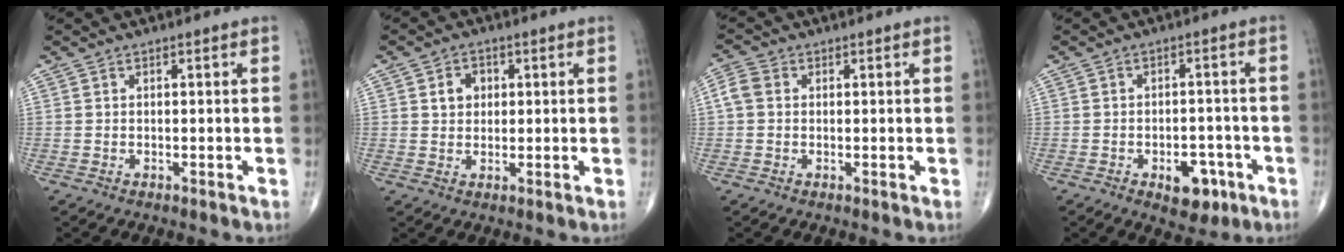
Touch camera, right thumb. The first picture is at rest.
{"total": 3.9, "force": [1.0, 3.1, 2.0], "torque": [-0.012, 0.002, 0.015]}
{"total": 3.3, "force": [0.4, 2.7, 1.9], "torque": [-0.044, 0.012, 0.002]}
{"total": 6.9, "force": [-3.2, 4.0, 4.6], "torque": [-0.038, 0.021, -0.038]}